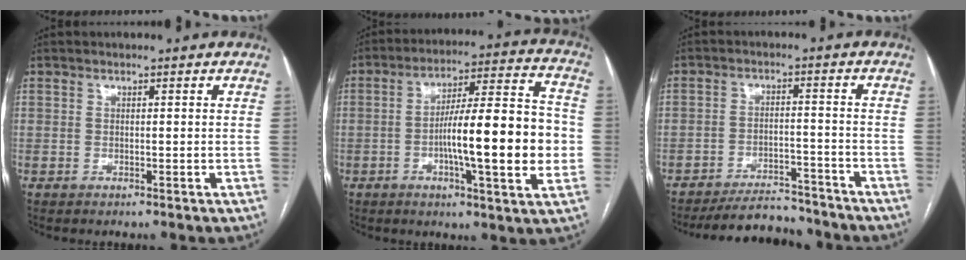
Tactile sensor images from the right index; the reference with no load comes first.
{"total": 17.5, "force": [-2.6, 2.2, 17.2], "torque": [-0.263, 0.014, -0.040]}
{"total": 9.7, "force": [-9.2, 2.3, 1.8], "torque": [-0.019, 0.003, -0.139]}